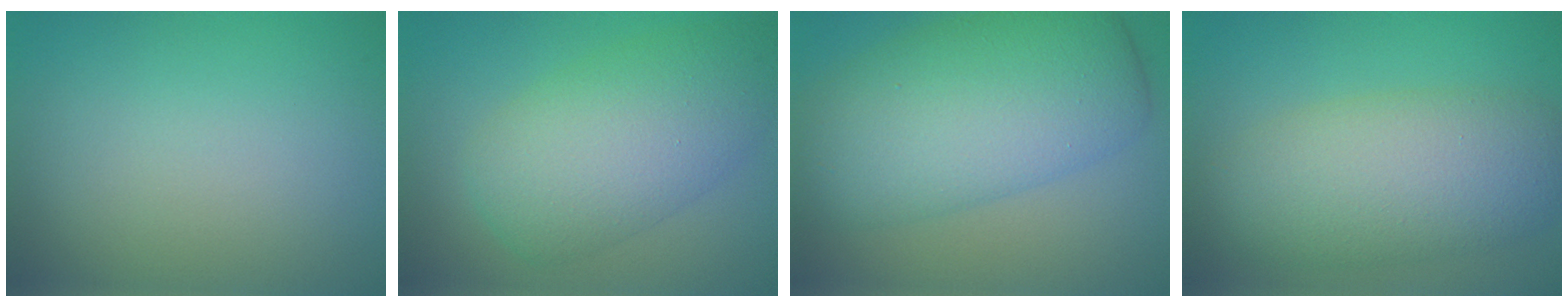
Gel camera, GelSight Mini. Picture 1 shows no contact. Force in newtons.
{"total": 5.5, "press": 5.5, "slide": 0.4}
{"total": 9.6, "press": 9.6, "slide": 0.2}
{"total": 7.5, "press": 7.5, "slide": 0.3}